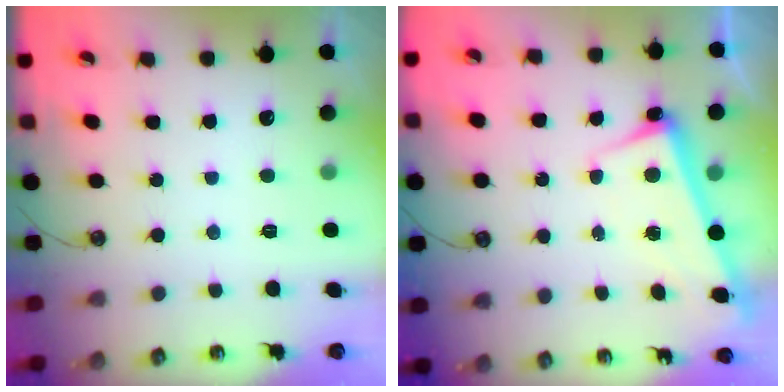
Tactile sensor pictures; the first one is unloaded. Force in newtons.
{"total": 2.7, "press": 2.5, "slide": 1.0}